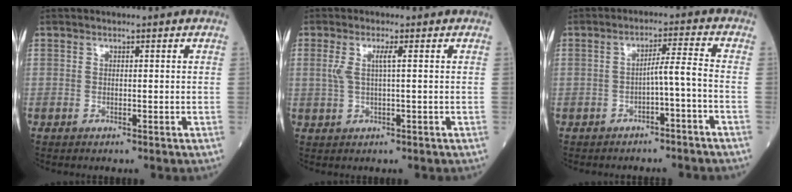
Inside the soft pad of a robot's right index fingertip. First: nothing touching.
{"total": 2.6, "force": [0.6, 0.0, 2.6], "torque": [-0.063, 0.006, 0.015]}
{"total": 3.8, "force": [-1.9, -0.3, 3.3], "torque": [-0.050, 0.013, -0.031]}